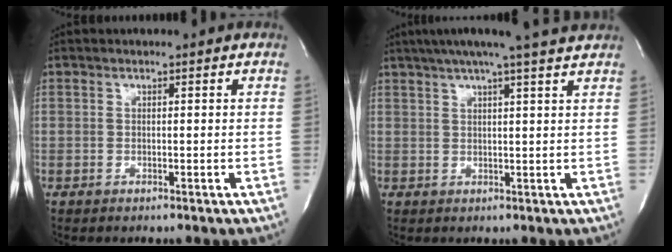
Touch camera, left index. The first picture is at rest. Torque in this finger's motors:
{"motor_torque": [0.50, -0.62, 0.30, 0.03]}